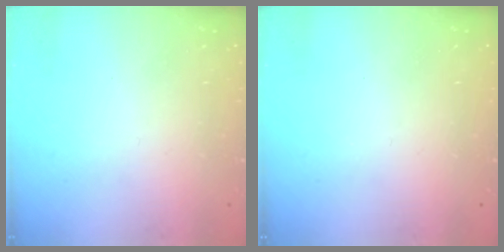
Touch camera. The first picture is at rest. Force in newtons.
{"total": 0.0}